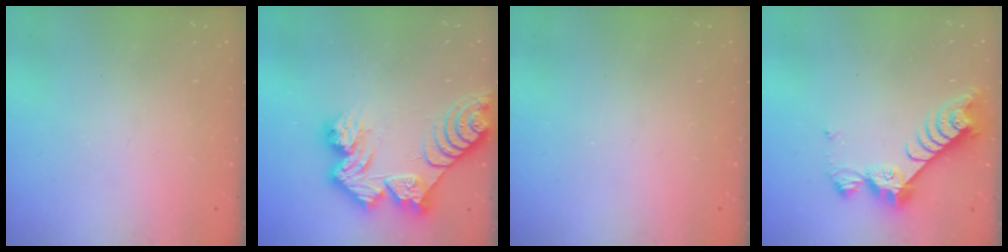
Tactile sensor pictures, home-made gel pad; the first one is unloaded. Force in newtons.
{"total": 15.1, "press": 15.0, "slide": 1.4}
{"total": 0.0}
{"total": 9.4, "press": 9.4, "slide": 0.9}